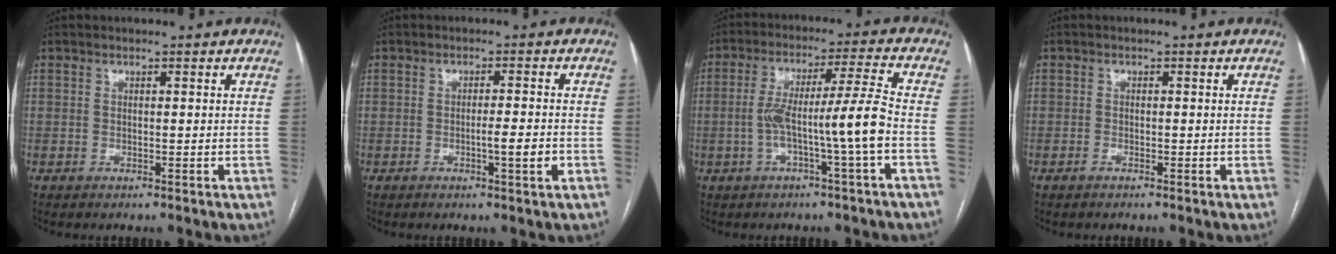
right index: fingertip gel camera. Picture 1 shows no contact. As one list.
[{"total": 3.3, "force": [-1.0, -0.2, 3.1], "torque": [-0.046, -0.003, -0.017]}, {"total": 10.1, "force": [-2.4, -0.9, 9.8], "torque": [-0.182, 0.021, -0.041]}, {"total": 0.6, "force": [-0.5, 0.3, 0.3], "torque": [-0.006, 0.000, -0.008]}]